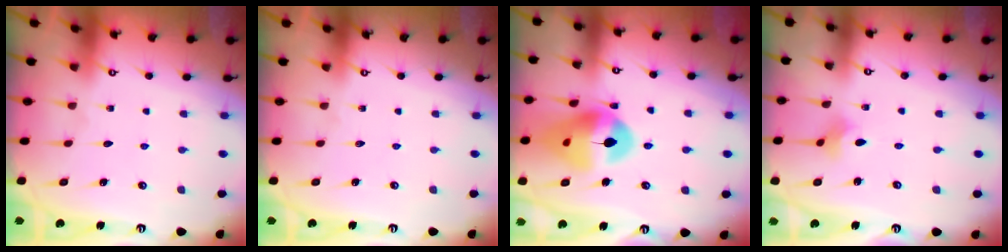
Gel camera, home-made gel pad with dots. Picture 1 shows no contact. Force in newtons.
{"total": 0.0}
{"total": 15.7, "press": 15.6, "slide": 1.8}
{"total": 3.2, "press": 3.2, "slide": 0.7}